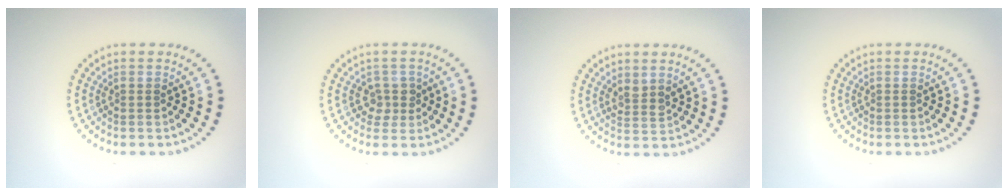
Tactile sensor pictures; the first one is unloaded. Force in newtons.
{"total": 1.8, "press": 1.5, "slide": 1.1}
{"total": 1.5, "press": 1.2, "slide": 1.0}
{"total": 0.0}